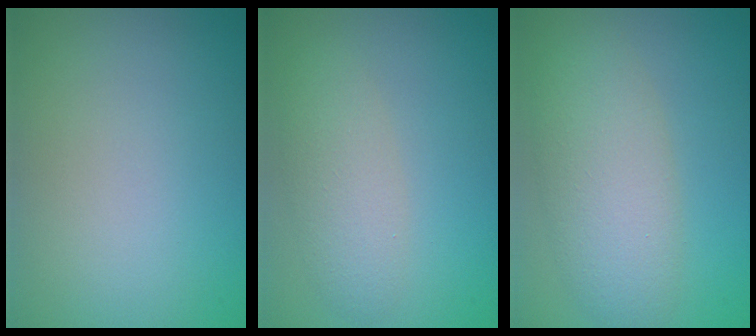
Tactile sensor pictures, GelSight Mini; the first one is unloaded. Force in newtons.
{"total": 2.9, "press": 2.9, "slide": 0.2}
{"total": 5.7, "press": 5.7, "slide": 0.5}